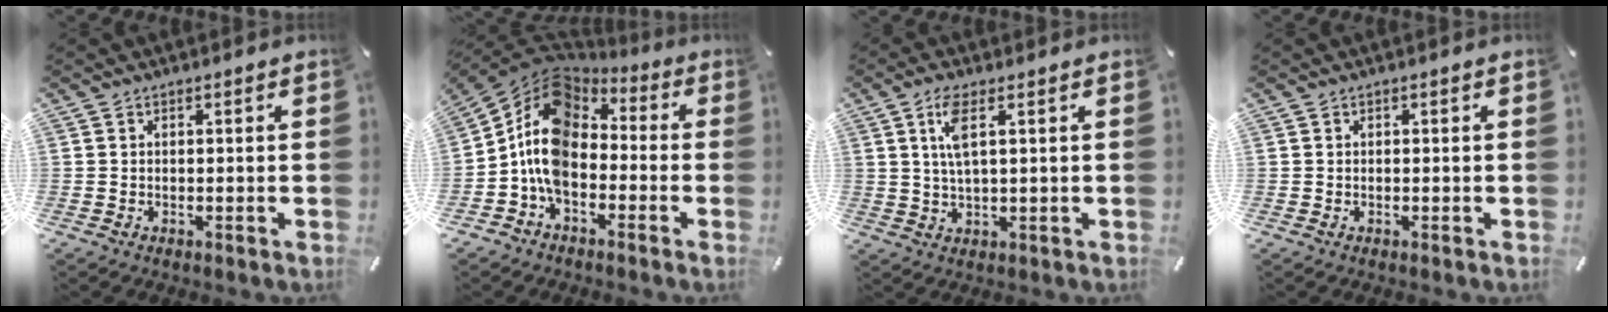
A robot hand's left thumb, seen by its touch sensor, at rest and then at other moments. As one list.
[{"total": 12.4, "force": [-2.7, 8.8, 8.3], "torque": [-0.198, 0.009, -0.063]}, {"total": 5.8, "force": [2.2, 1.8, 5.1], "torque": [-0.109, 0.003, 0.039]}, {"total": 0.0}]